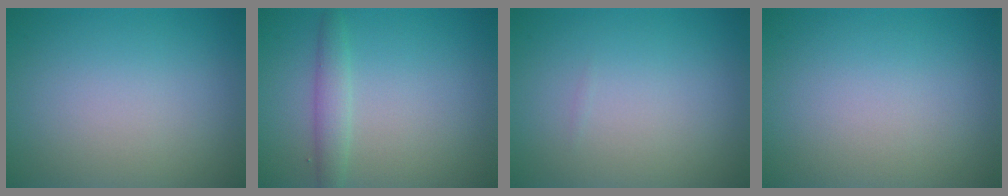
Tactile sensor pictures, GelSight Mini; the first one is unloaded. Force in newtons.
{"total": 2.0, "press": 2.0, "slide": 0.2}
{"total": 0.0}
{"total": 0.0}